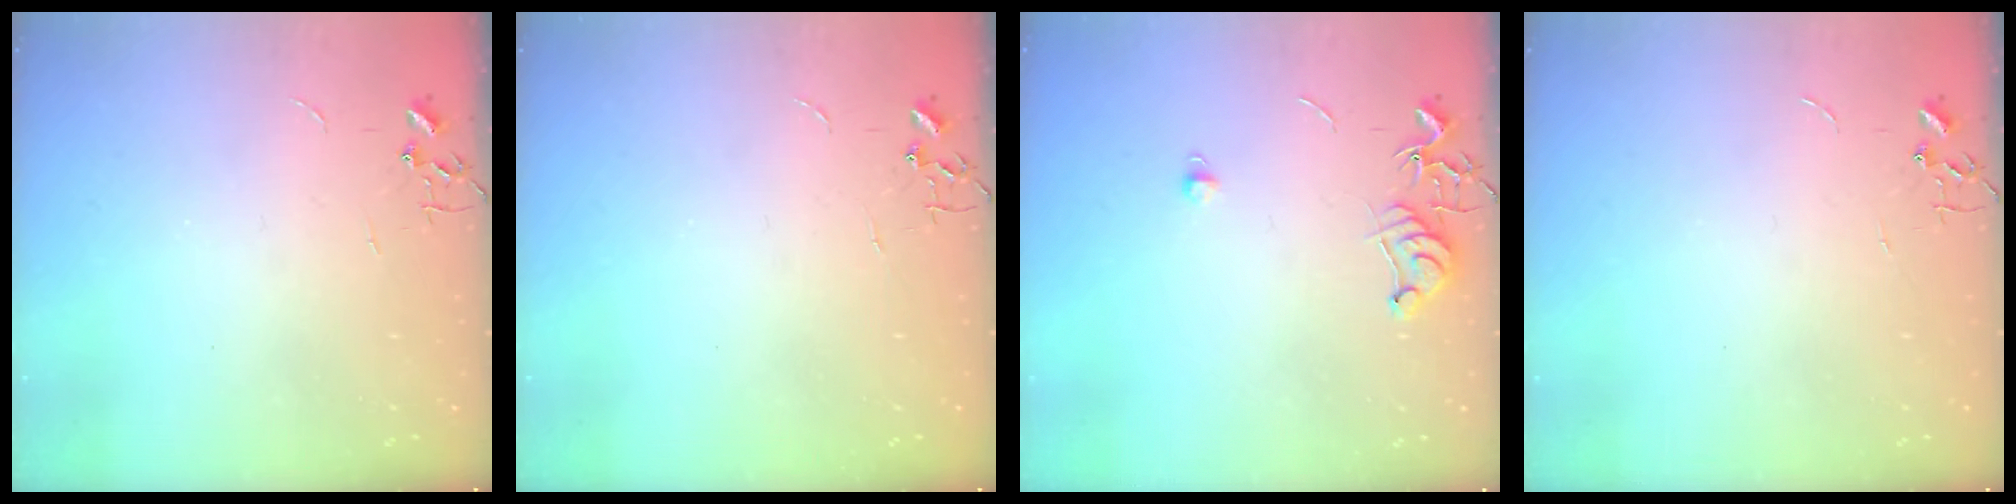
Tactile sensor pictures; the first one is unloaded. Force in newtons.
{"total": 0.0}
{"total": 7.0, "press": 6.9, "slide": 0.7}
{"total": 0.0}